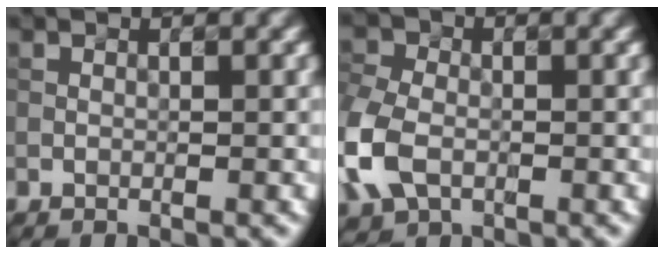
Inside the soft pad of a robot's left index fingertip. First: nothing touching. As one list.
[{"total": 6.5, "force": [-1.9, 4.5, 4.3], "torque": [-0.119, -0.006, -0.049]}]